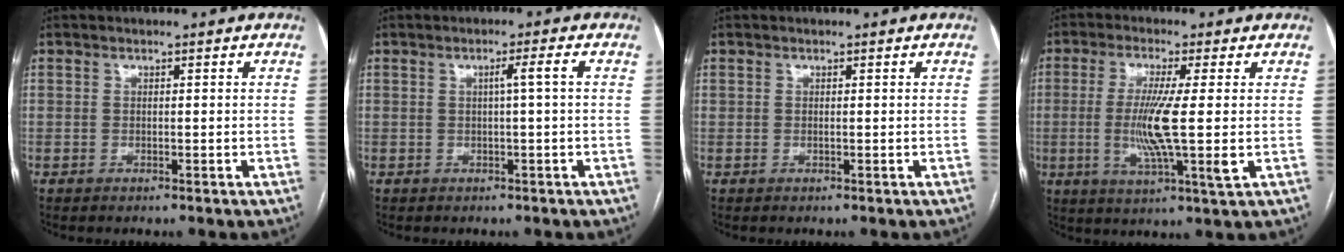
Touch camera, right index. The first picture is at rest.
{"total": 2.2, "force": [0.2, -0.5, 2.1], "torque": [-0.035, 0.003, 0.005]}
{"total": 0.0}
{"total": 9.5, "force": [-0.3, -0.3, 9.4], "torque": [-0.191, -0.016, -0.010]}